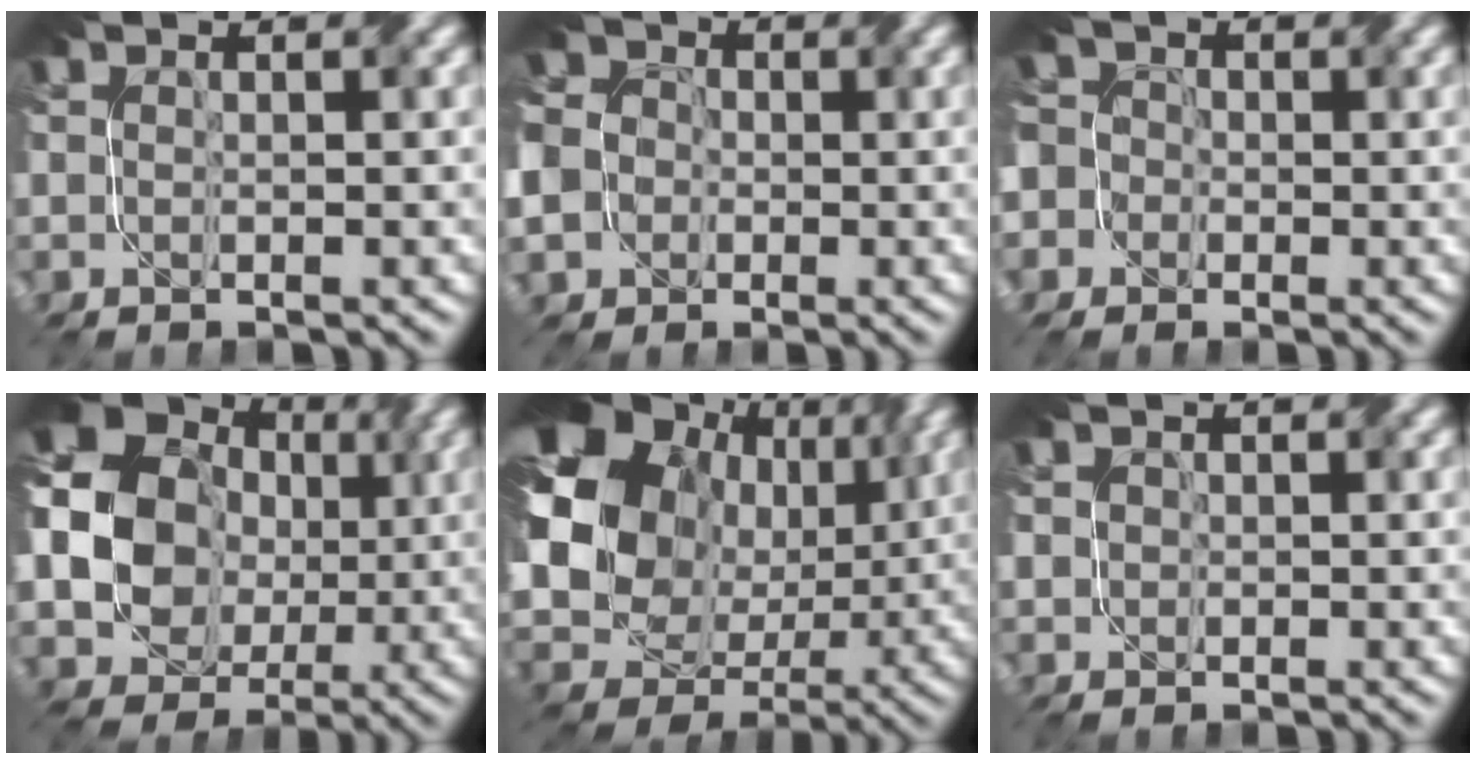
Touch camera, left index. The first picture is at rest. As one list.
[{"total": 11.2, "force": [-3.5, 10.1, 3.2], "torque": [-0.090, -0.012, -0.089]}, {"total": 7.2, "force": [-3.5, 6.0, 2.0], "torque": [-0.054, 0.007, -0.078]}, {"total": 12.7, "force": [2.1, 11.4, 5.3], "torque": [-0.129, 0.017, 0.020]}, {"total": 17.9, "force": [3.3, 14.9, 9.3], "torque": [-0.183, 0.016, 0.056]}, {"total": 1.2, "force": [0.2, 1.2, -0.1], "torque": [0.001, 0.002, 0.003]}]